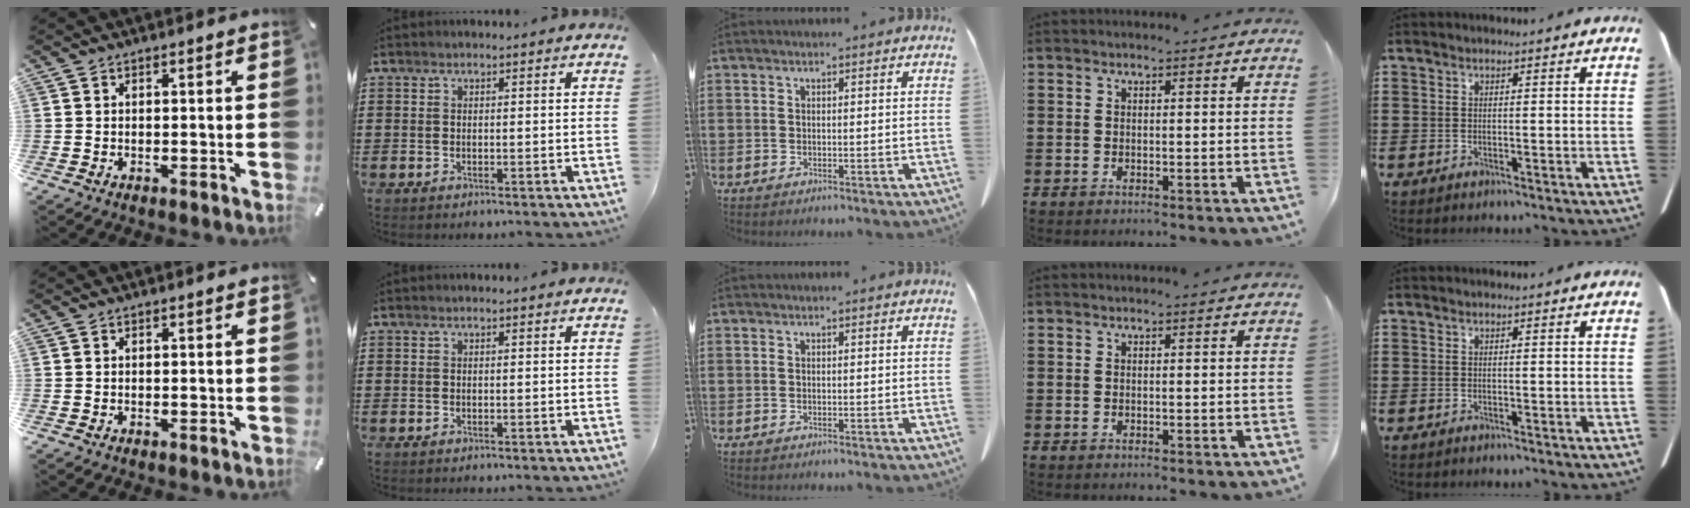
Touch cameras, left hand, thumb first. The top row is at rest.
{}